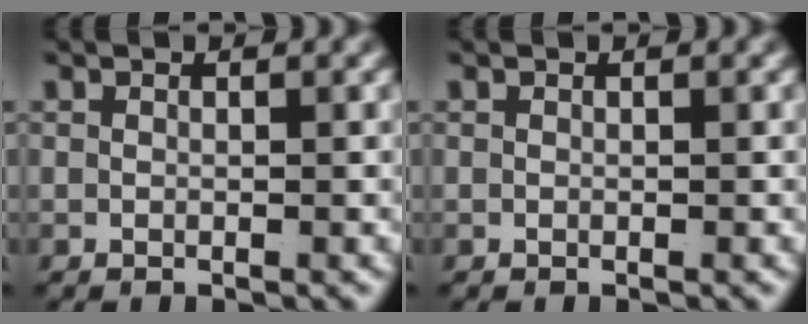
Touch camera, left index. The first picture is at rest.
{"total": 0.0}